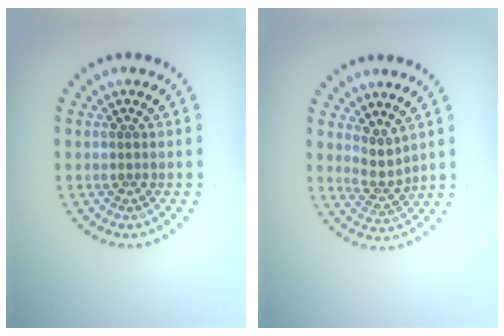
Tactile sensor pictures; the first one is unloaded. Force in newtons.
{"total": 2.1, "press": 1.6, "slide": 1.4}